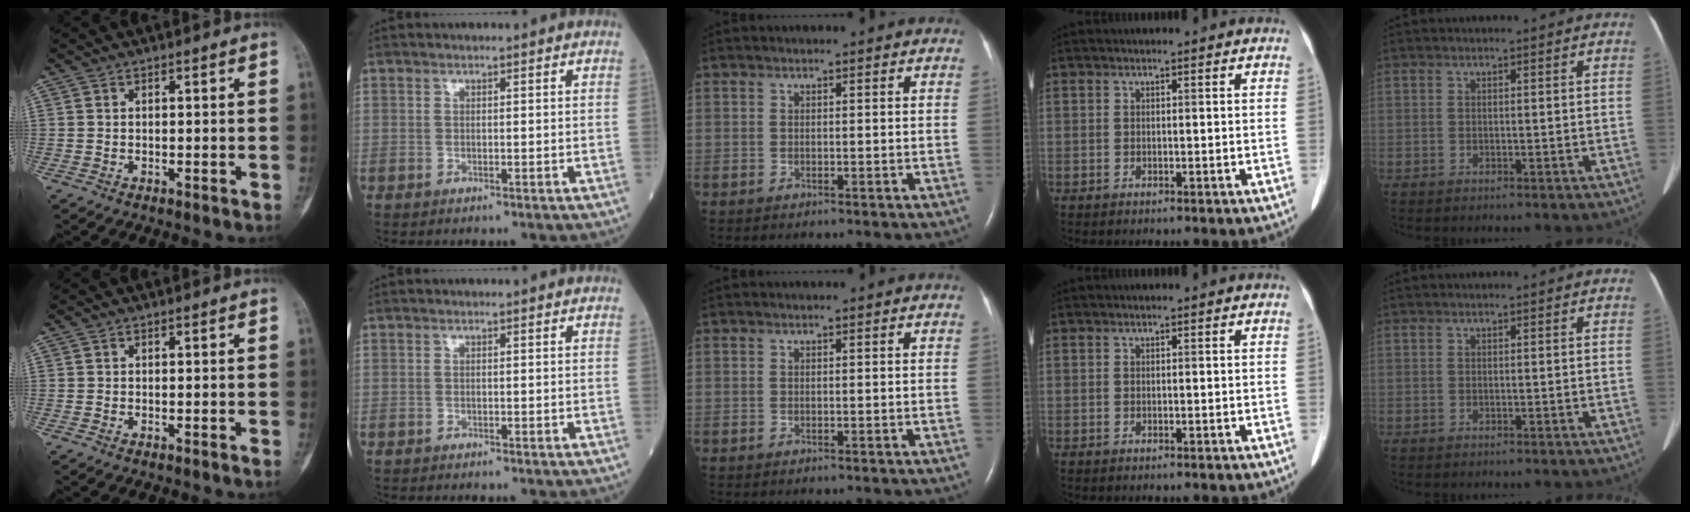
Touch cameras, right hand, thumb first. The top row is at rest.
{}